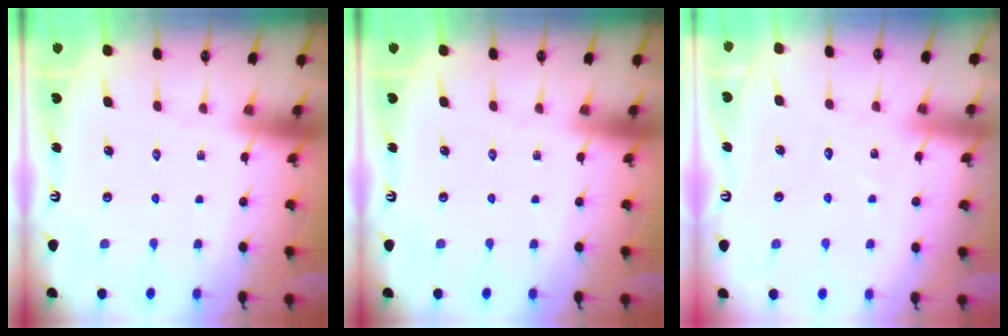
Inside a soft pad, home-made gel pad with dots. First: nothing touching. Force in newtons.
{"total": 0.0}
{"total": 5.3, "press": 5.3, "slide": 0.5}